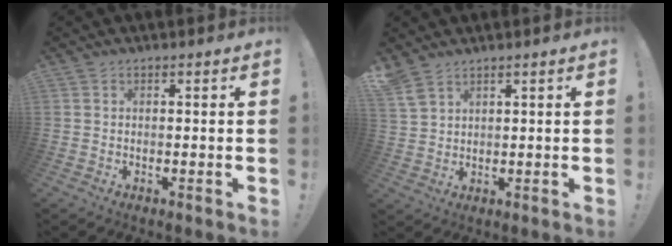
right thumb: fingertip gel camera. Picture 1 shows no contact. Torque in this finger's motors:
{"motor_torque": [0.02, 0.20, 0.48, 0.38, 0.19]}